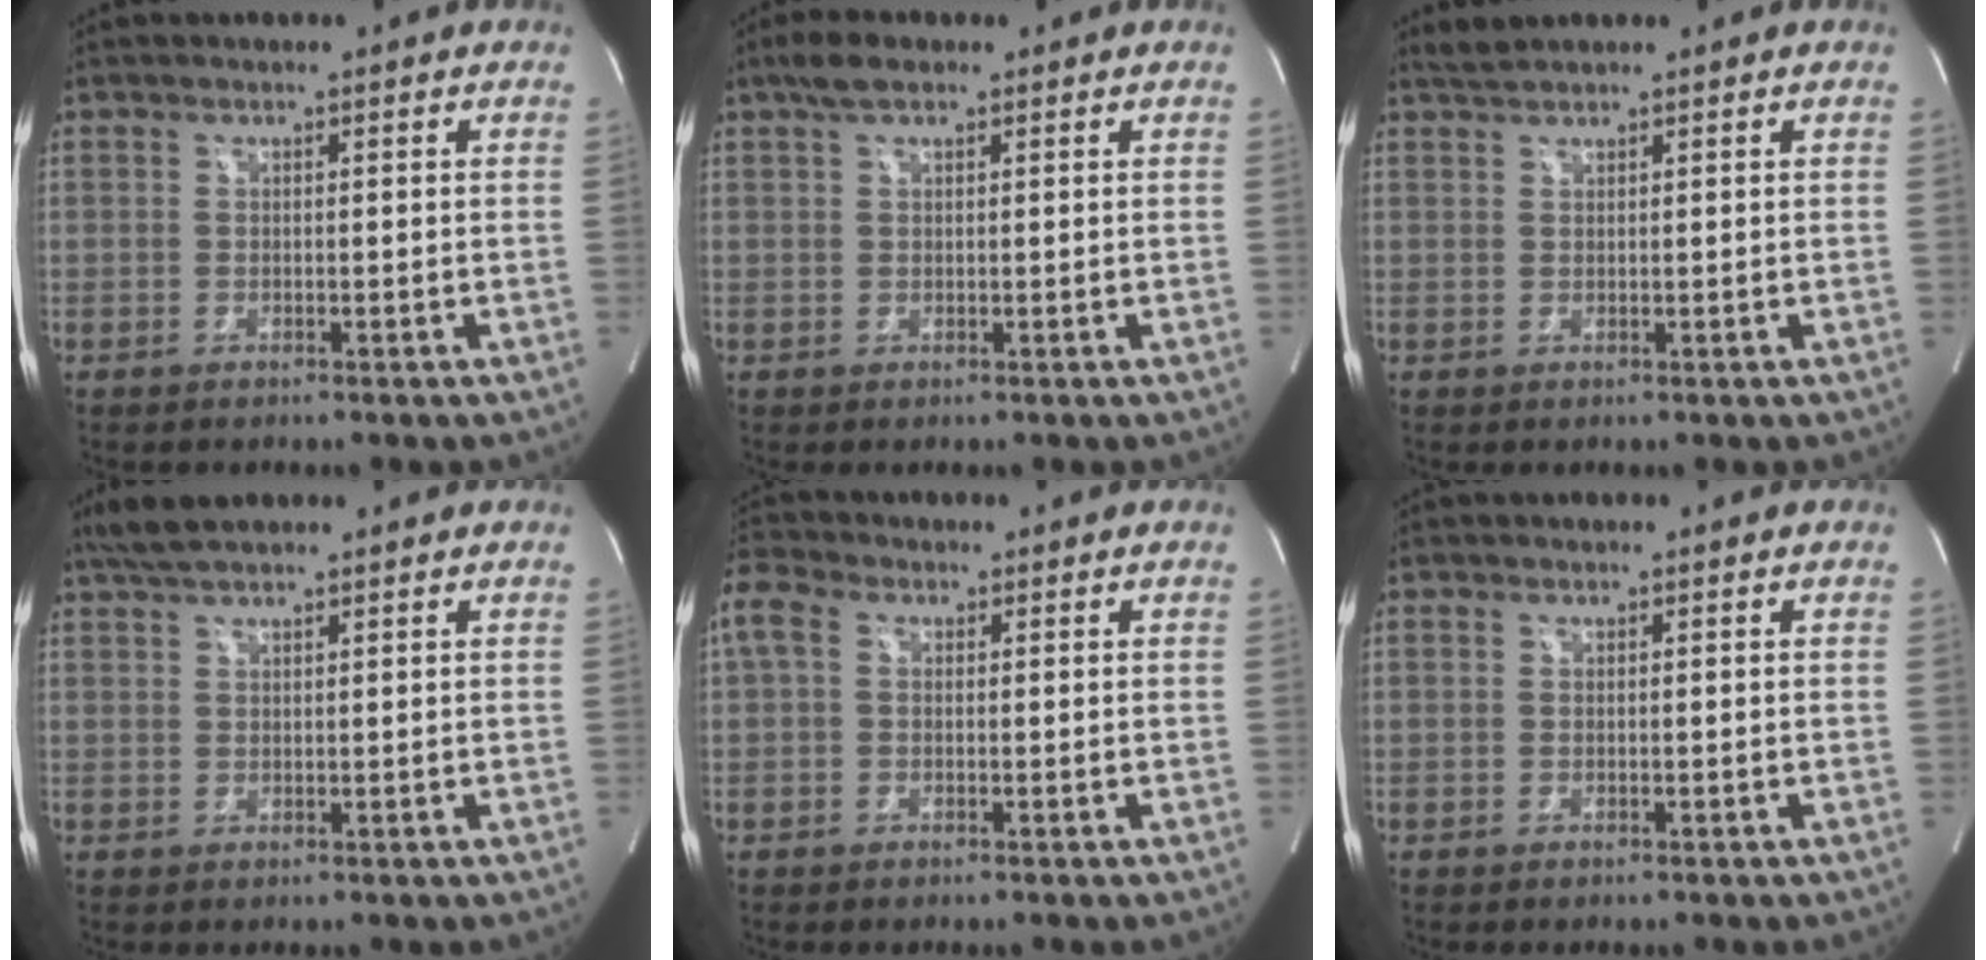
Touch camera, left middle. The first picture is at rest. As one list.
[{"total": 3.2, "force": [2.2, 1.1, 2.1], "torque": [-0.051, 0.017, 0.042]}, {"total": 1.5, "force": [1.5, -0.2, 0.2], "torque": [-0.010, 0.010, 0.036]}, {"total": 4.3, "force": [3.6, 0.6, 2.3], "torque": [-0.051, 0.021, 0.070]}, {"total": 5.1, "force": [1.4, 3.6, 3.4], "torque": [-0.096, 0.028, 0.024]}, {"total": 0.0}]